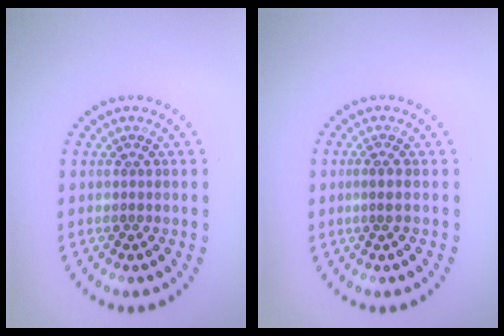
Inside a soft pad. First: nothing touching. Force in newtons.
{"total": 0.7, "press": 0.6, "slide": 0.5}